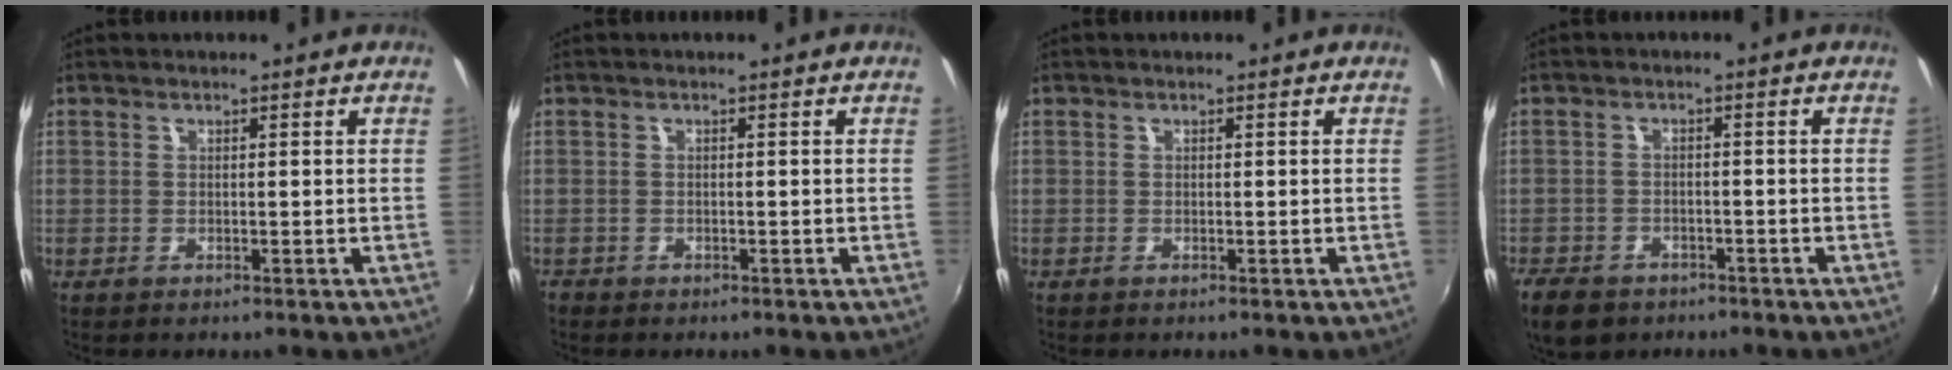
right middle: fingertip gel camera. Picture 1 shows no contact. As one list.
[{"total": 1.1, "force": [-0.9, 0.6, 0.1], "torque": [-0.007, -0.002, -0.017]}, {"total": 0.0}, {"total": 8.5, "force": [-5.8, 5.1, 3.6], "torque": [-0.100, -0.015, -0.099]}]